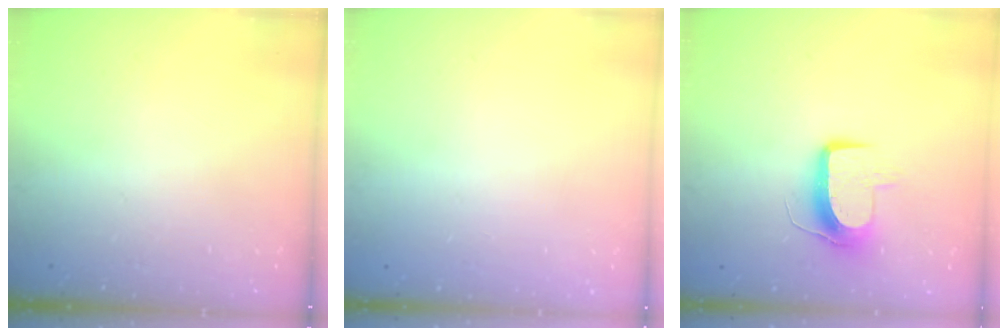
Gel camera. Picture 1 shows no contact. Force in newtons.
{"total": 0.0}
{"total": 9.6, "press": 9.6, "slide": 0.2}